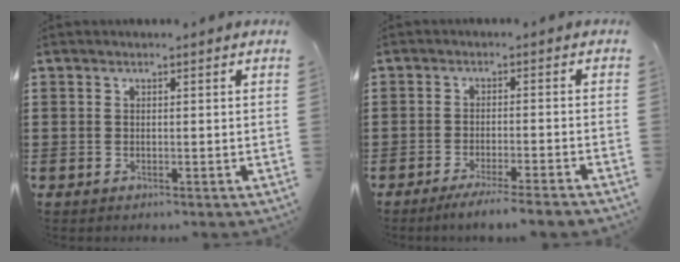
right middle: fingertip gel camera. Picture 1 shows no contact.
{"total": 3.1, "force": [-2.7, -0.4, 1.5], "torque": [-0.021, -0.002, -0.051]}